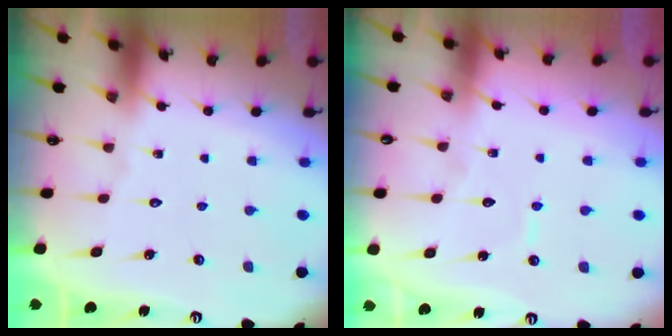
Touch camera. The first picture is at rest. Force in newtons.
{"total": 4.8, "press": 4.8, "slide": 0.2}